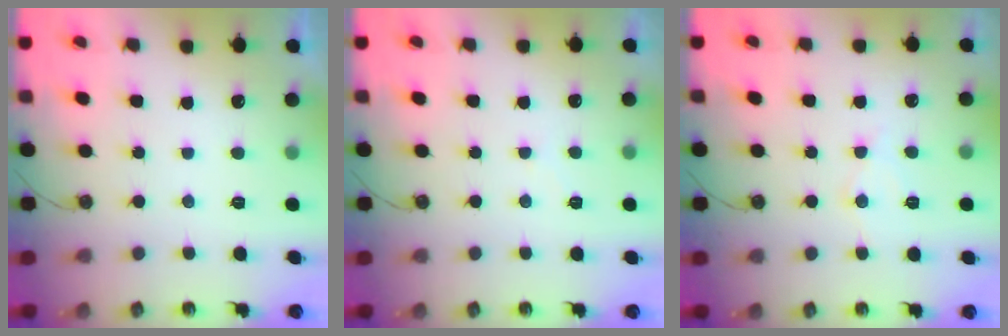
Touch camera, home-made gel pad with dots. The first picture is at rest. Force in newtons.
{"total": 5.5, "press": 5.4, "slide": 0.8}
{"total": 6.1, "press": 6.1, "slide": 0.5}